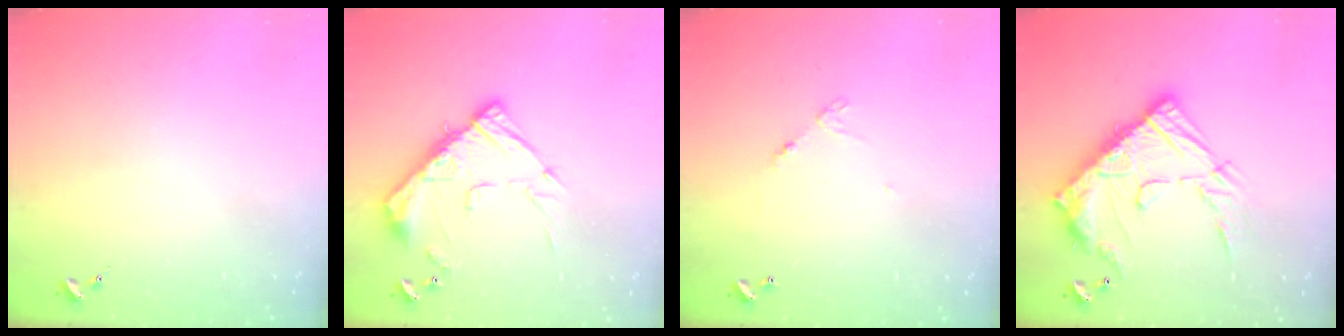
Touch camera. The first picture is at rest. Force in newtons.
{"total": 14.2, "press": 14.2, "slide": 1.2}
{"total": 4.6, "press": 4.6, "slide": 0.3}
{"total": 21.0, "press": 21.0, "slide": 1.6}